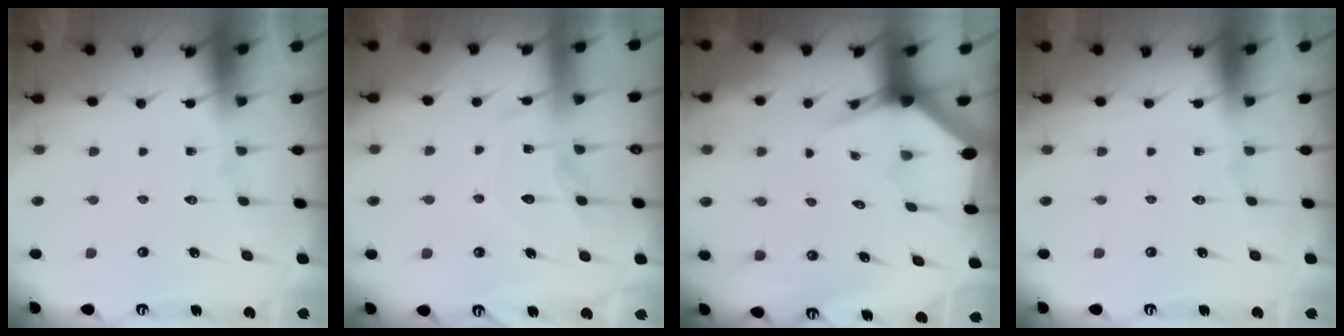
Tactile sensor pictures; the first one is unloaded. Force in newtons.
{"total": 11.5, "press": 11.4, "slide": 1.1}
{"total": 3.5, "press": 3.5, "slide": 0.4}
{"total": 0.0}